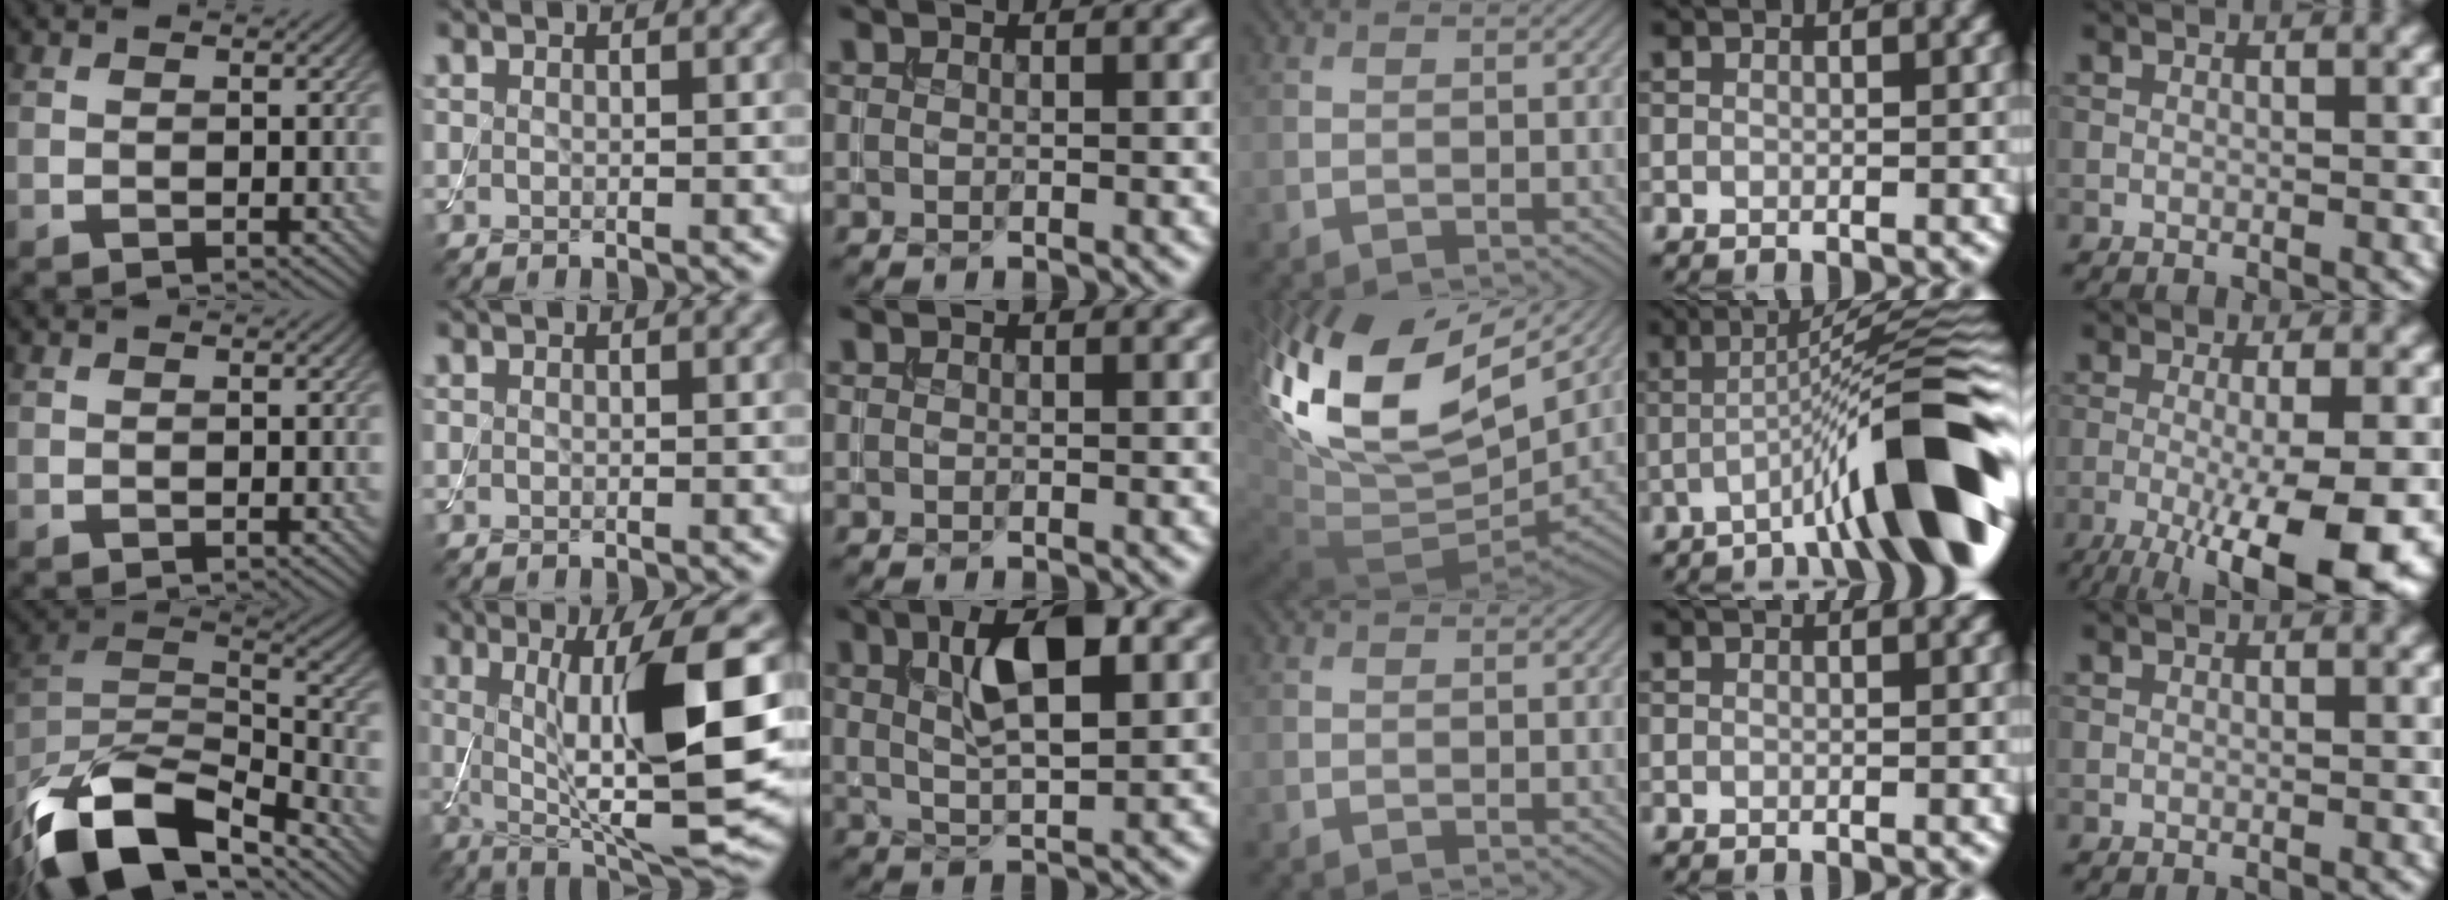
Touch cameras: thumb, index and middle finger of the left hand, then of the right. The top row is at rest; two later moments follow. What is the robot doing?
{"motion": "assemble", "object": "toy tower of hanoi"}